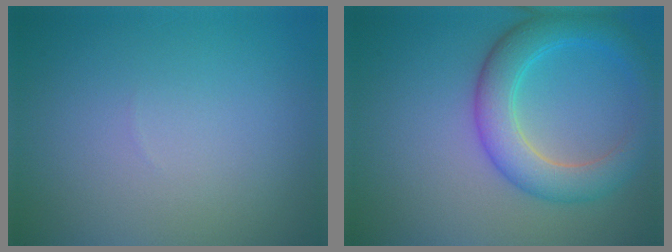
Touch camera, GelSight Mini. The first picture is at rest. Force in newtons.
{"total": 5.3, "press": 5.3, "slide": 0.1}